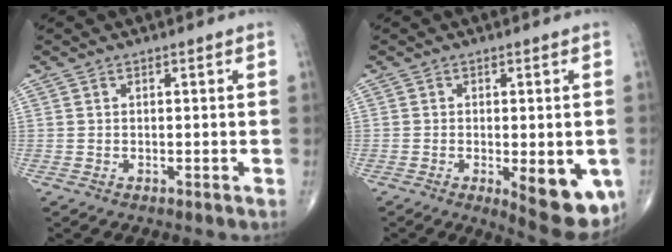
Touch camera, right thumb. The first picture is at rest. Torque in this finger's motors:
{"motor_torque": [0.69, 1.75, 0.45, -0.56, 0.25]}